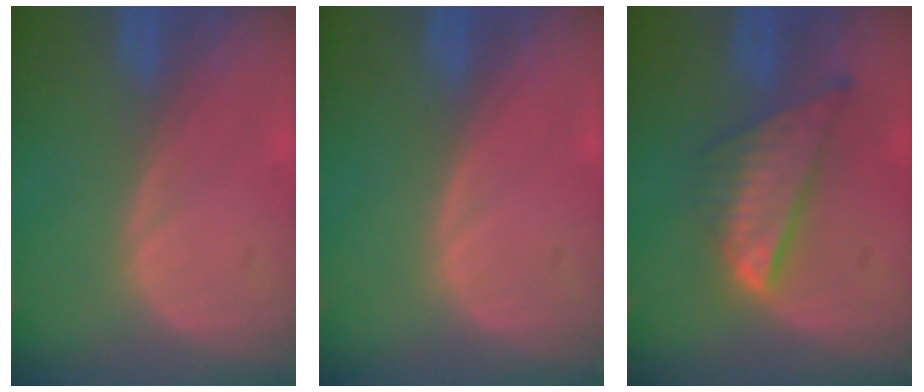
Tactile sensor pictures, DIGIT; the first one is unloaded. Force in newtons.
{"total": 0.0}
{"total": 7.9, "press": 6.6, "slide": 4.3}